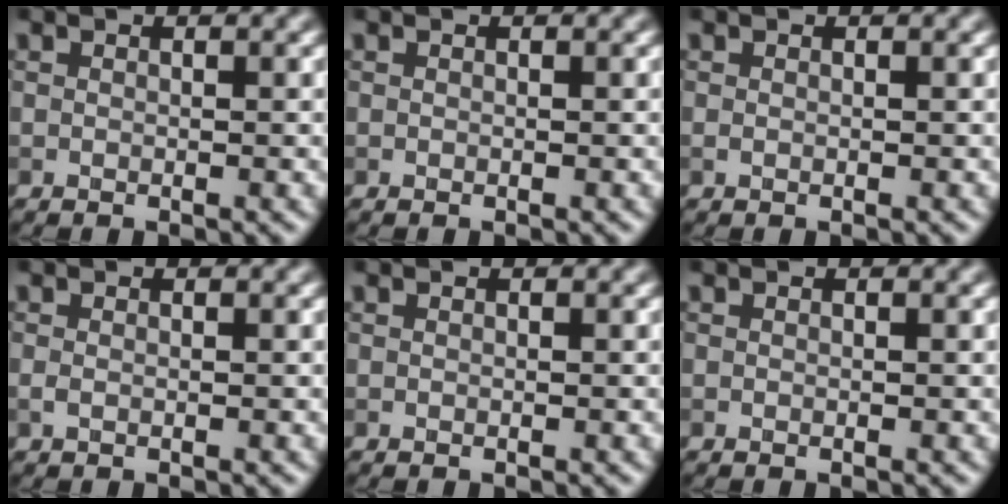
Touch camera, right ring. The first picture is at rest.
{"total": 0.0}
{"total": 0.0}
{"total": 0.6, "force": [-0.1, 0.3, 0.5], "torque": [-0.012, -0.003, -0.002]}
{"total": 0.0}
{"total": 0.0}